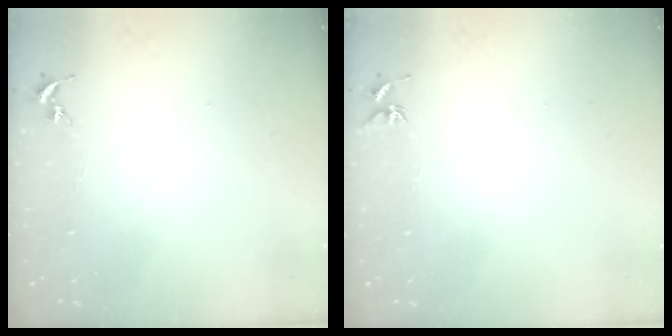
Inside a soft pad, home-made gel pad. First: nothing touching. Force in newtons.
{"total": 3.7, "press": 3.7, "slide": 0.4}